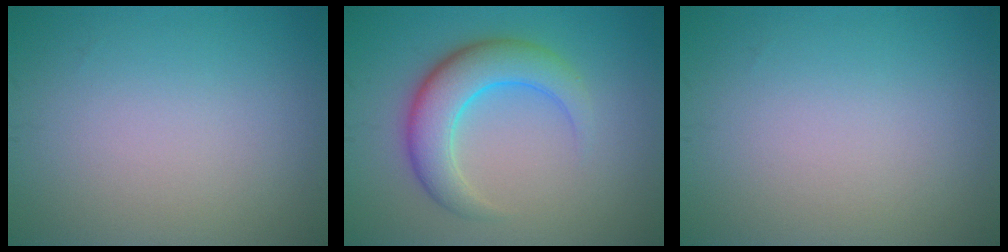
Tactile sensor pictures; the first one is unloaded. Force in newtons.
{"total": 5.6, "press": 5.6, "slide": 0.1}
{"total": 0.0}